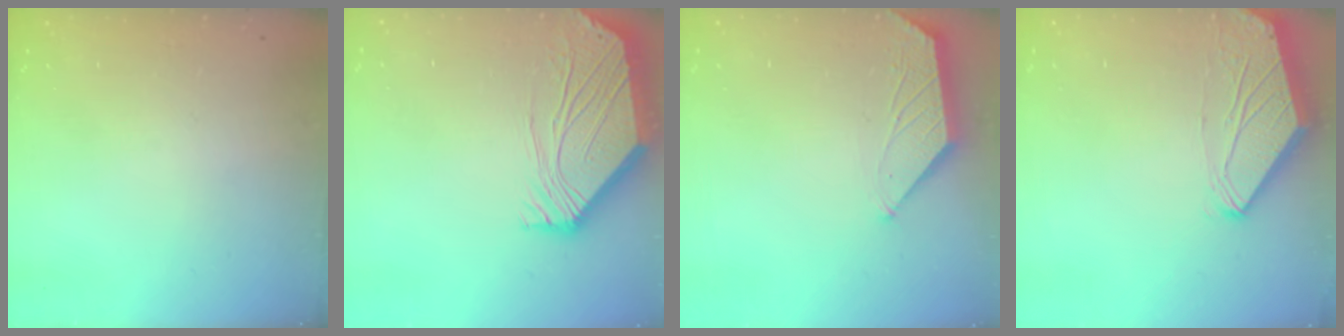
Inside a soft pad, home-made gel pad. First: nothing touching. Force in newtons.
{"total": 4.7, "press": 4.7, "slide": 0.5}
{"total": 1.2, "press": 1.2, "slide": 0.3}
{"total": 0.0}